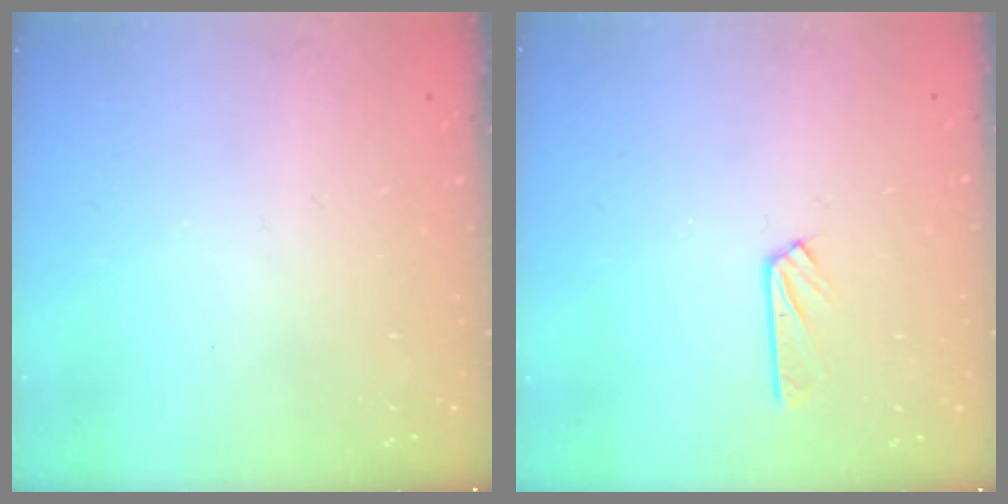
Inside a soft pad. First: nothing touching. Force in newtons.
{"total": 2.6, "press": 2.5, "slide": 0.3}